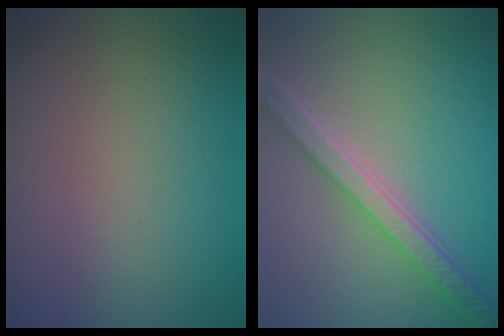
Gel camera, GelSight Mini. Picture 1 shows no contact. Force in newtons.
{"total": 5.8, "press": 4.4, "slide": 3.7}